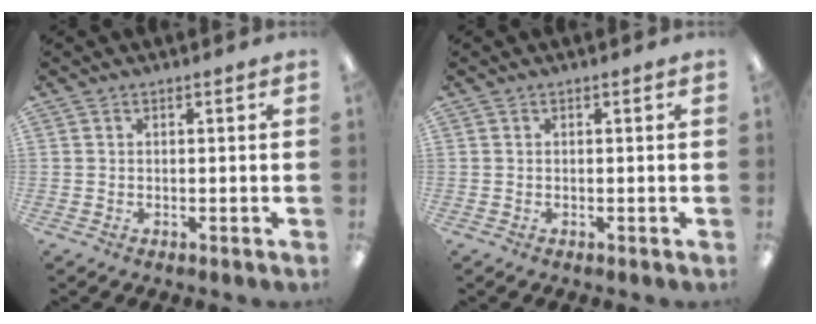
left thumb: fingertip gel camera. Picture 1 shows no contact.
{"total": 0.0}